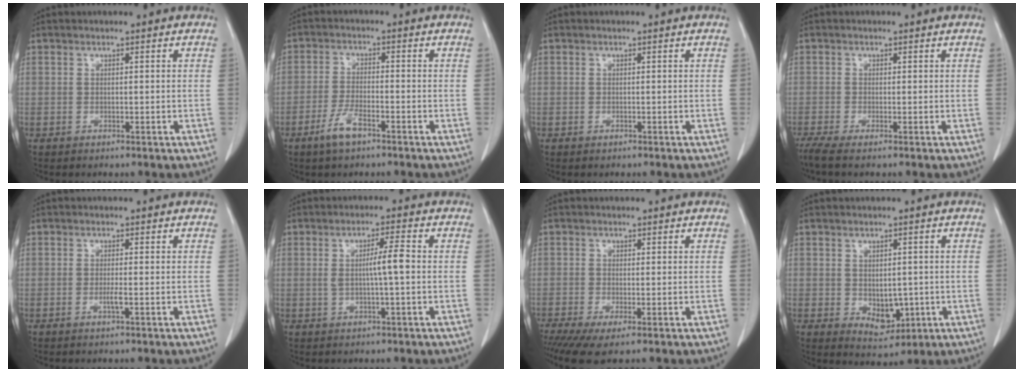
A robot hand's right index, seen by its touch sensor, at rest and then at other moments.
{"total": 4.5, "force": [-2.8, 1.1, 3.3], "torque": [-0.072, -0.001, -0.051]}
{"total": 0.0}
{"total": 2.6, "force": [-1.9, -0.1, 1.8], "torque": [-0.034, -0.009, -0.038]}
{"total": 1.3, "force": [-0.4, -0.1, 1.2], "torque": [-0.026, -0.004, -0.007]}
{"total": 4.3, "force": [0.1, 0.0, 4.3], "torque": [-0.076, 0.001, 0.002]}
{"total": 4.8, "force": [-2.7, 0.9, 3.9], "torque": [-0.065, -0.016, -0.047]}
{"total": 5.2, "force": [-0.7, 3.5, 3.8], "torque": [-0.053, -0.007, 0.008]}